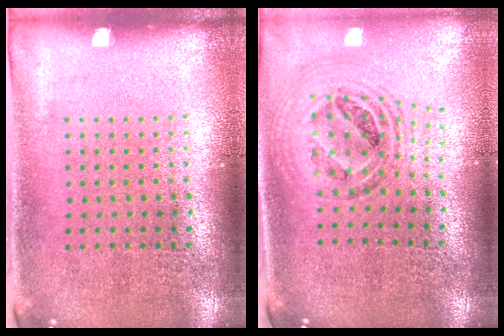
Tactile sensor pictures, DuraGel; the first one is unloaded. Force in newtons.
{"total": 1.2, "press": 1.1, "slide": 0.4}